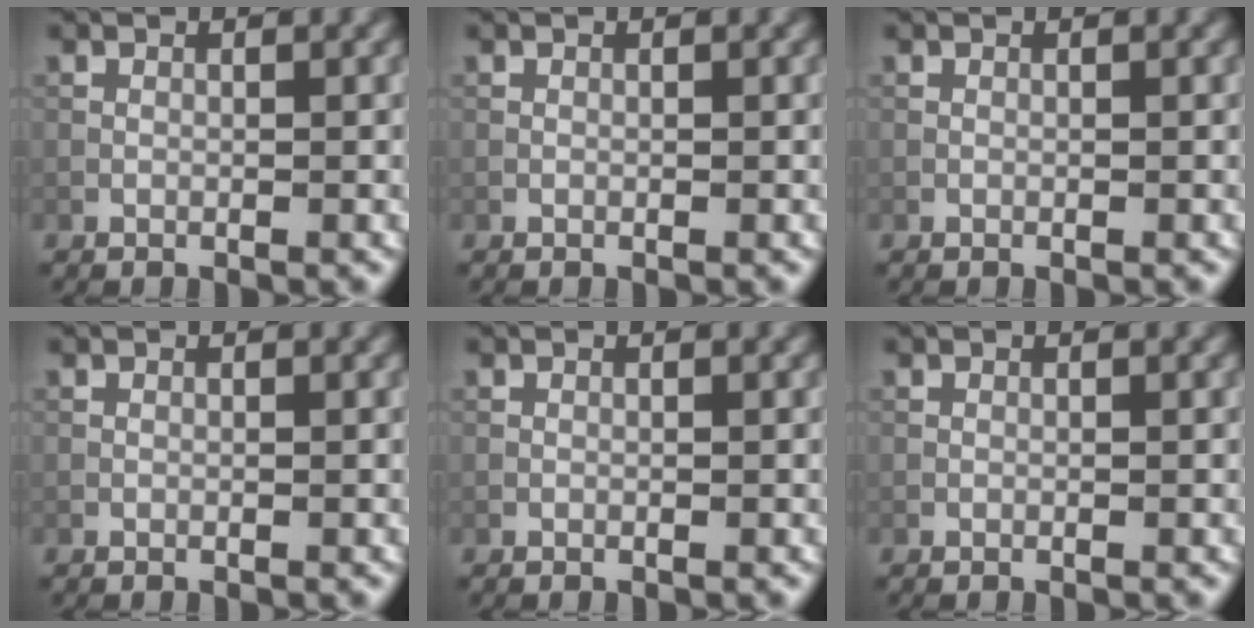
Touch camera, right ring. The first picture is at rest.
{"total": 0.0}
{"total": 0.0}
{"total": 0.0}
{"total": 0.0}
{"total": 0.0}